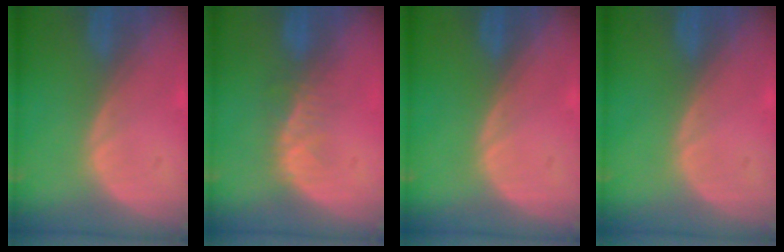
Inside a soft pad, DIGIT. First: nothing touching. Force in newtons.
{"total": 3.4, "press": 3.0, "slide": 1.6}
{"total": 0.0}
{"total": 0.0}